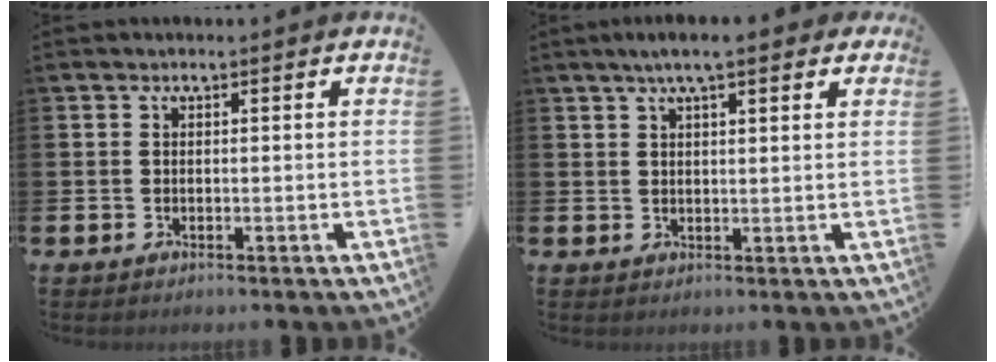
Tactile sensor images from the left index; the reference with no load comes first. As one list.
[{"total": 5.0, "force": [3.8, 1.1, 3.1], "torque": [-0.056, -0.002, 0.064]}]